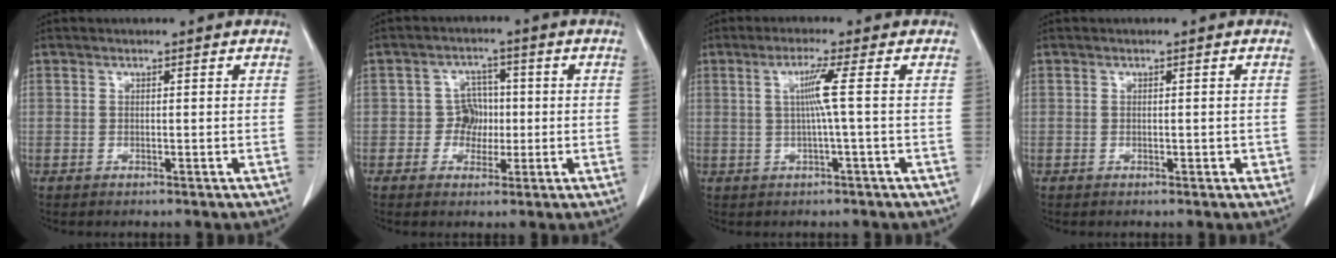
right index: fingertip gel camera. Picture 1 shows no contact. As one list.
[{"total": 4.0, "force": [-0.3, 3.8, 1.2], "torque": [-0.007, 0.013, -0.003]}, {"total": 4.1, "force": [0.4, -1.3, 3.9], "torque": [-0.077, 0.002, 0.009]}, {"total": 1.0, "force": [-0.1, 0.6, 0.7], "torque": [-0.004, 0.003, 0.002]}]